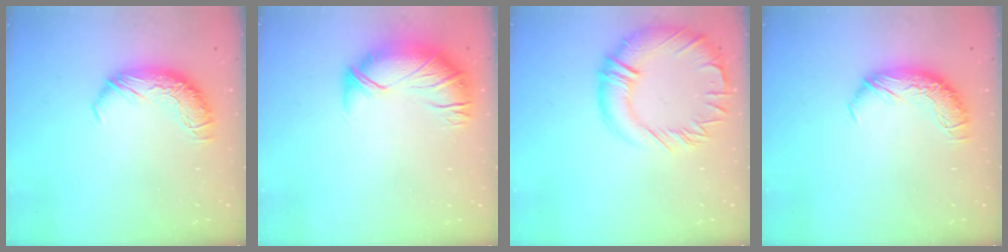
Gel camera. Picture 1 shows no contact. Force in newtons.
{"total": 2.6, "press": 1.1, "slide": 2.3}
{"total": 7.1, "press": 6.6, "slide": 2.8}
{"total": 0.0}